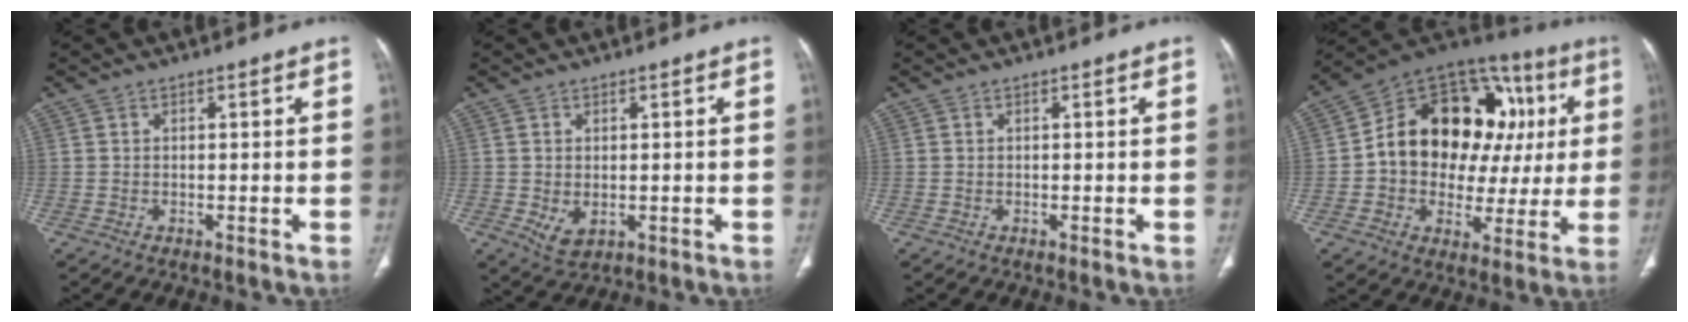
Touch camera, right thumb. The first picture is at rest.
{"total": 4.5, "force": [-0.7, 2.9, 3.4], "torque": [-0.058, -0.011, 0.004]}
{"total": 0.0}
{"total": 25.9, "force": [4.1, 17.7, 18.5], "torque": [-0.221, 0.044, 0.064]}